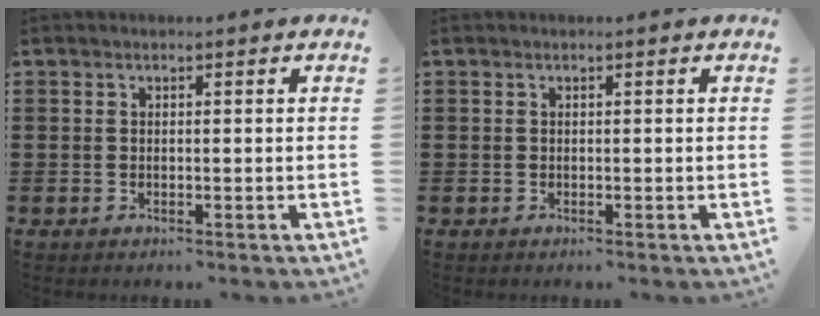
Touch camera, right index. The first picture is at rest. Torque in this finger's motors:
{"motor_torque": [0.03, 0.02, 0.00, 0.00]}